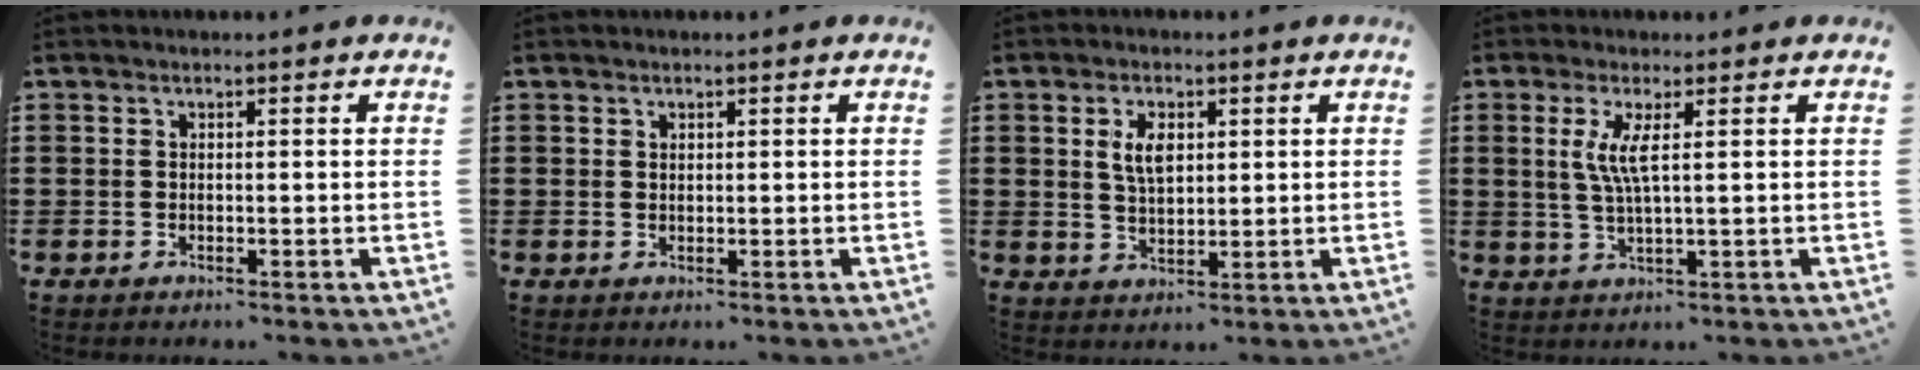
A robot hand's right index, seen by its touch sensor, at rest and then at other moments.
{"total": 0.6, "force": [0.4, 0.5, 0.1], "torque": [-0.004, 0.001, 0.009]}
{"total": 4.4, "force": [1.3, 2.3, 3.5], "torque": [-0.068, 0.007, 0.020]}
{"total": 4.2, "force": [1.0, 0.5, 4.1], "torque": [-0.090, -0.004, 0.012]}